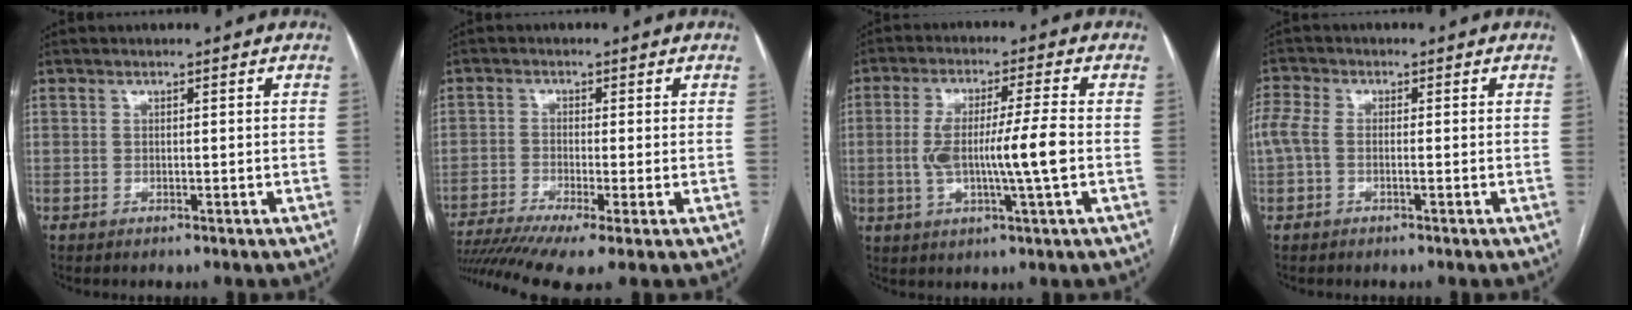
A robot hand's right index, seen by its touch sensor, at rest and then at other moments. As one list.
[{"total": 11.4, "force": [-7.9, 1.3, 8.1], "torque": [-0.153, -0.013, -0.134]}, {"total": 10.0, "force": [-1.0, 0.2, 9.9], "torque": [-0.188, 0.004, -0.019]}, {"total": 4.0, "force": [-0.2, 2.2, 3.4], "torque": [-0.096, 0.021, -0.007]}]